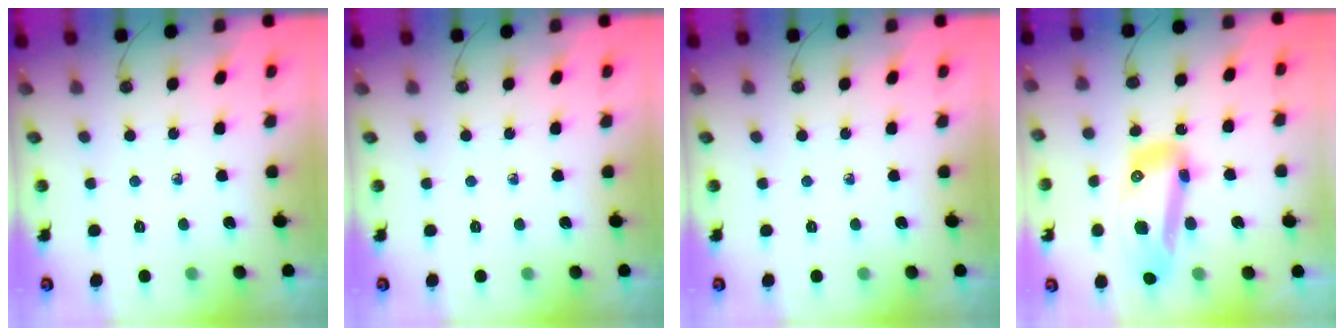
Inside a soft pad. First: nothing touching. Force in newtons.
{"total": 0.0}
{"total": 0.0}
{"total": 16.9, "press": 16.8, "slide": 2.2}